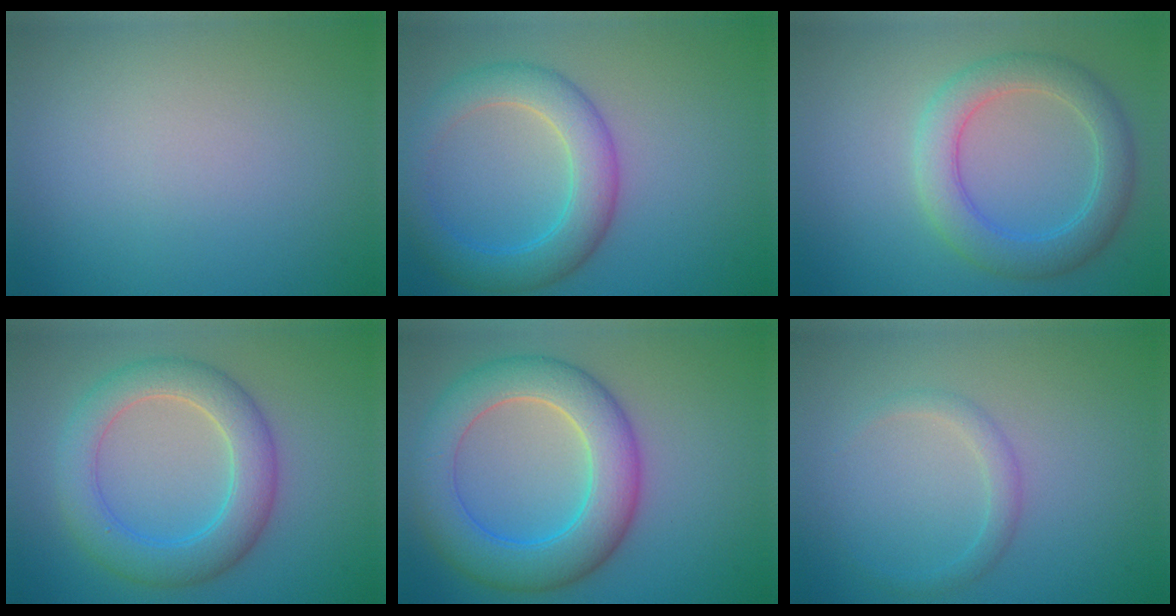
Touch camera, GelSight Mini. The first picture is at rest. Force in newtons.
{"total": 5.2, "press": 5.2, "slide": 0.4}
{"total": 4.4, "press": 4.4, "slide": 0.2}
{"total": 5.7, "press": 5.7, "slide": 0.1}
{"total": 7.9, "press": 7.9, "slide": 0.5}
{"total": 1.5, "press": 1.5, "slide": 0.1}